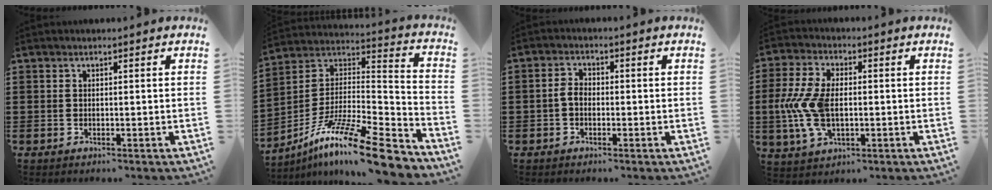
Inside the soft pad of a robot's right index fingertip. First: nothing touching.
{"total": 14.6, "force": [-11.1, 1.2, 9.4], "torque": [-0.162, 0.023, -0.207]}
{"total": 2.5, "force": [-0.6, 1.6, 1.9], "torque": [-0.051, -0.003, -0.016]}
{"total": 9.8, "force": [-0.6, 5.5, 8.1], "torque": [-0.202, -0.005, -0.019]}